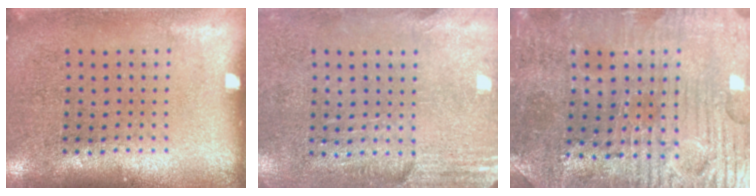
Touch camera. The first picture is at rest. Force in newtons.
{"total": 2.7, "press": 2.4, "slide": 1.4}
{"total": 3.5, "press": 3.5, "slide": 0.5}